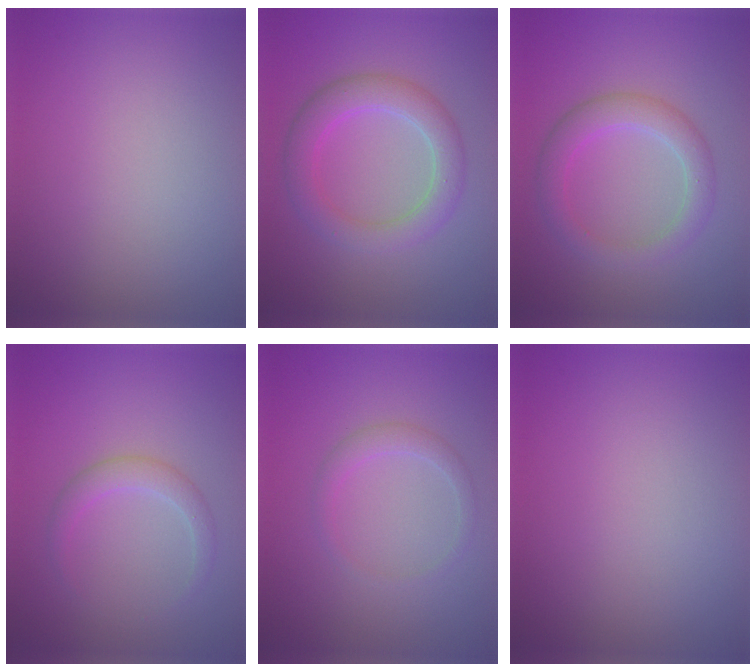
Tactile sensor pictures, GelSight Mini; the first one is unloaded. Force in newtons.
{"total": 4.3, "press": 4.3, "slide": 0.2}
{"total": 3.4, "press": 3.4, "slide": 0.2}
{"total": 2.0, "press": 2.0, "slide": 0.1}
{"total": 1.6, "press": 1.6, "slide": 0.1}
{"total": 0.0}